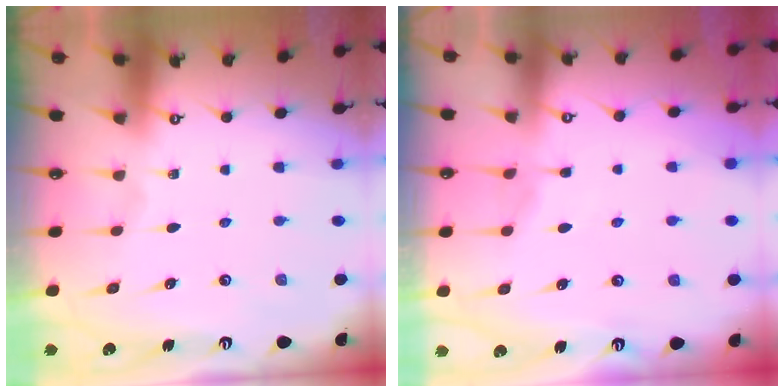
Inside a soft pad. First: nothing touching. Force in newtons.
{"total": 2.8, "press": 2.7, "slide": 0.3}